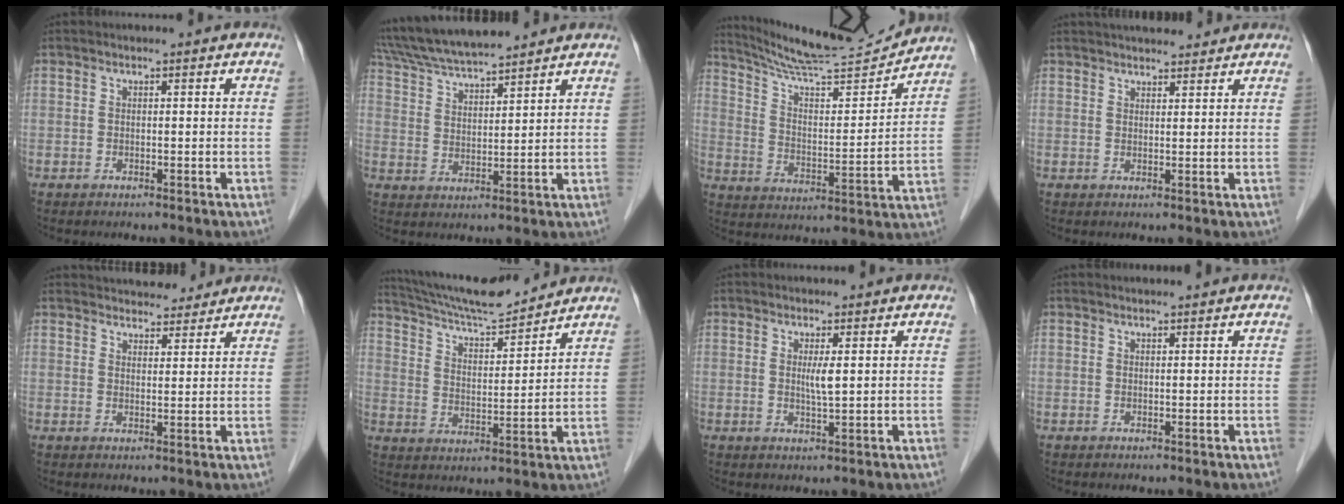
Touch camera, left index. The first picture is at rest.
{"total": 13.1, "force": [11.9, 1.0, 5.3], "torque": [-0.104, 0.028, 0.216]}
{"total": 16.2, "force": [15.6, -0.1, 4.3], "torque": [-0.083, -0.013, 0.251]}
{"total": 7.7, "force": [7.1, 1.8, 2.7], "torque": [-0.033, 0.022, 0.097]}
{"total": 8.6, "force": [8.1, 2.5, 1.5], "torque": [-0.006, 0.014, 0.104]}
{"total": 13.7, "force": [12.9, 0.9, 4.4], "torque": [-0.085, 0.009, 0.221]}
{"total": 2.1, "force": [0.5, 0.0, 2.1], "torque": [-0.044, -0.005, 0.011]}
{"total": 0.9, "force": [0.9, 0.0, 0.2], "torque": [-0.005, 0.008, 0.017]}